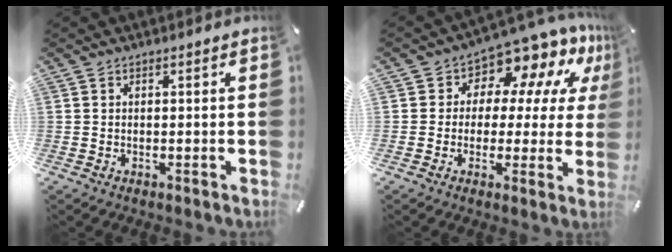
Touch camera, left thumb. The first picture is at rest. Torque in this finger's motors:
{"motor_torque": [1.36, 1.35, 0.20, -0.09, 0.04]}